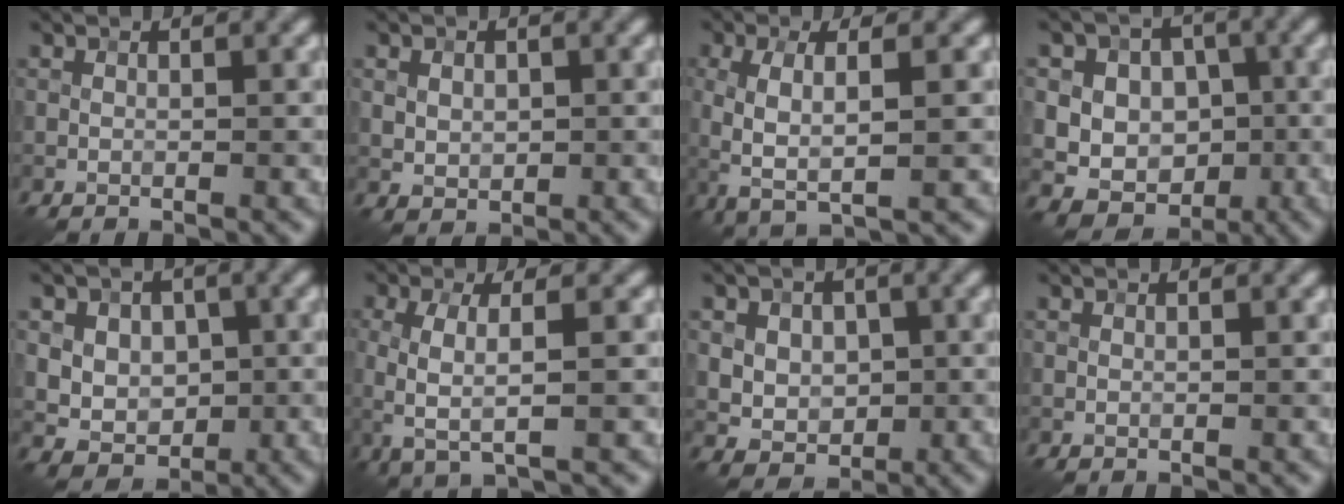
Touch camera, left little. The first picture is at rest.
{"total": 1.8, "force": [0.2, 1.5, 1.1], "torque": [-0.022, -0.002, 0.007]}
{"total": 5.2, "force": [-0.5, 1.9, 4.8], "torque": [-0.101, -0.002, -0.011]}
{"total": 11.5, "force": [0.1, 10.3, 5.1], "torque": [-0.070, 0.045, -0.020]}
{"total": 6.4, "force": [0.4, 5.3, 3.6], "torque": [-0.032, 0.020, -0.008]}
{"total": 4.3, "force": [-0.5, 1.3, 4.1], "torque": [-0.087, -0.003, -0.011]}
{"total": 5.7, "force": [0.7, 4.7, 3.2], "torque": [-0.041, 0.020, 0.004]}
{"total": 0.0}